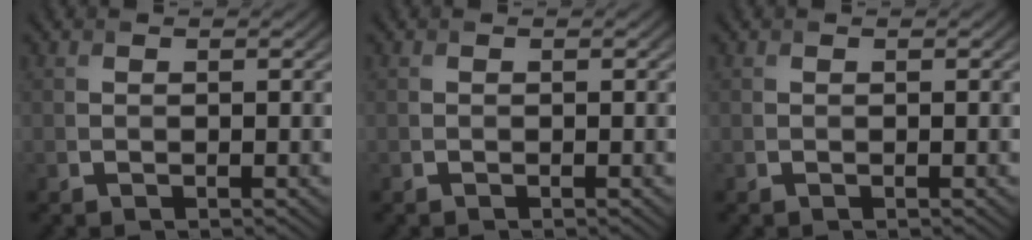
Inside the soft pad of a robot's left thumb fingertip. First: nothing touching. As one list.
[{"total": 0.0}, {"total": 0.0}]